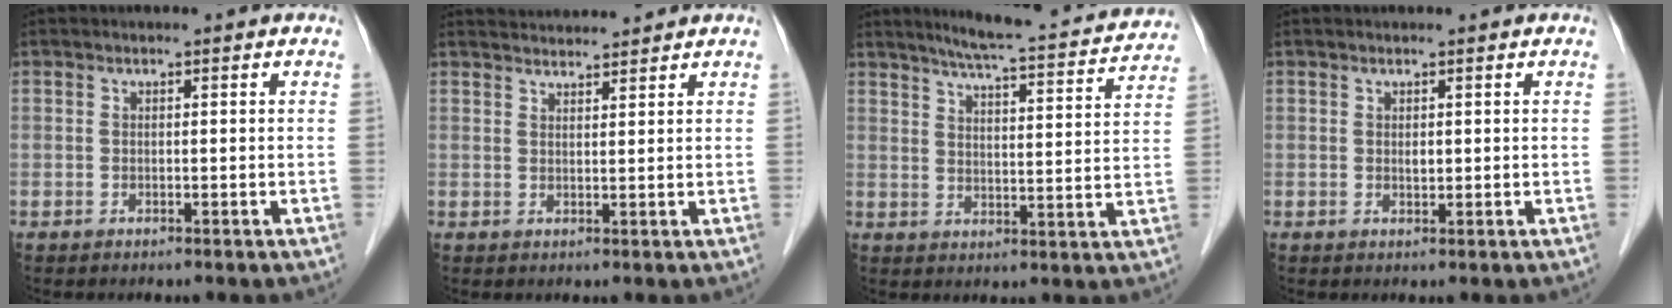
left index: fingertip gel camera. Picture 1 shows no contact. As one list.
[{"total": 4.8, "force": [4.8, 0.0, 0.6], "torque": [-0.014, 0.024, 0.074]}, {"total": 16.9, "force": [15.5, 1.4, 6.5], "torque": [-0.095, -0.014, 0.195]}, {"total": 0.7, "force": [0.1, 0.4, 0.6], "torque": [-0.008, -0.006, 0.002]}]